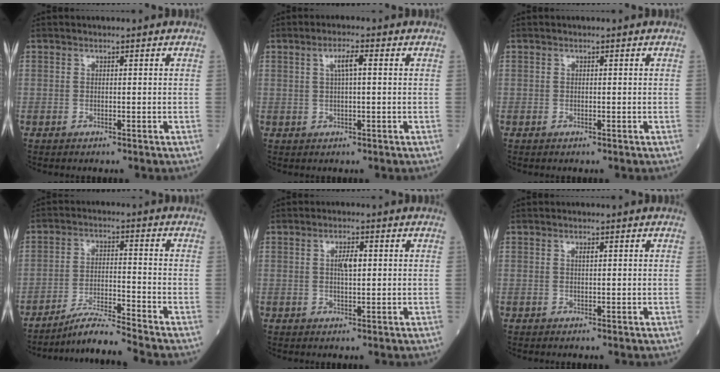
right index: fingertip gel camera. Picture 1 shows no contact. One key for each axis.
{"total": 3.0, "fx": 0.8, "fy": 0.4, "fz": 2.9, "tx": -0.057, "ty": 0.007, "tz": 0.015}
{"total": 0.0}
{"total": 6.8, "fx": -6.2, "fy": -1.8, "fz": 2.1, "tx": -0.037, "ty": -0.019, "tz": -0.116}
{"total": 2.7, "fx": 0.5, "fy": 0.7, "fz": 2.6, "tx": -0.046, "ty": 0.001, "tz": 0.008}
{"total": 0.6, "fx": 0.3, "fy": 0.1, "fz": 0.5, "tx": -0.014, "ty": -0.001, "tz": 0.005}